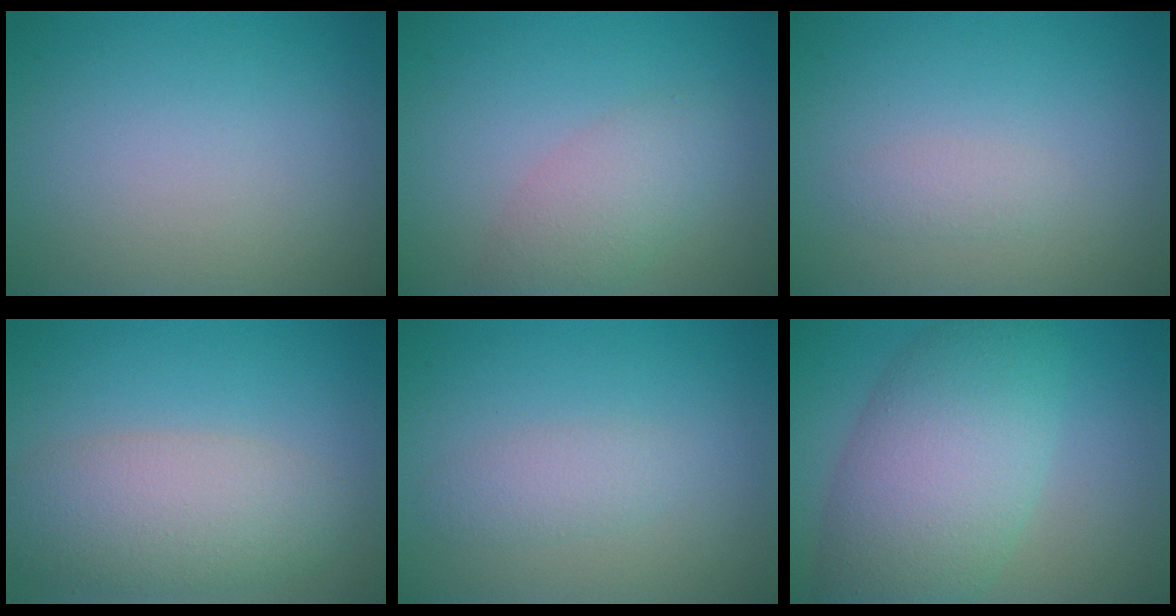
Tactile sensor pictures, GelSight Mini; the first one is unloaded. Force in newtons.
{"total": 3.2, "press": 3.2, "slide": 0.2}
{"total": 1.1, "press": 1.1, "slide": 0.1}
{"total": 5.9, "press": 5.9, "slide": 0.4}
{"total": 1.7, "press": 1.7, "slide": 0.1}
{"total": 9.4, "press": 9.4, "slide": 0.3}